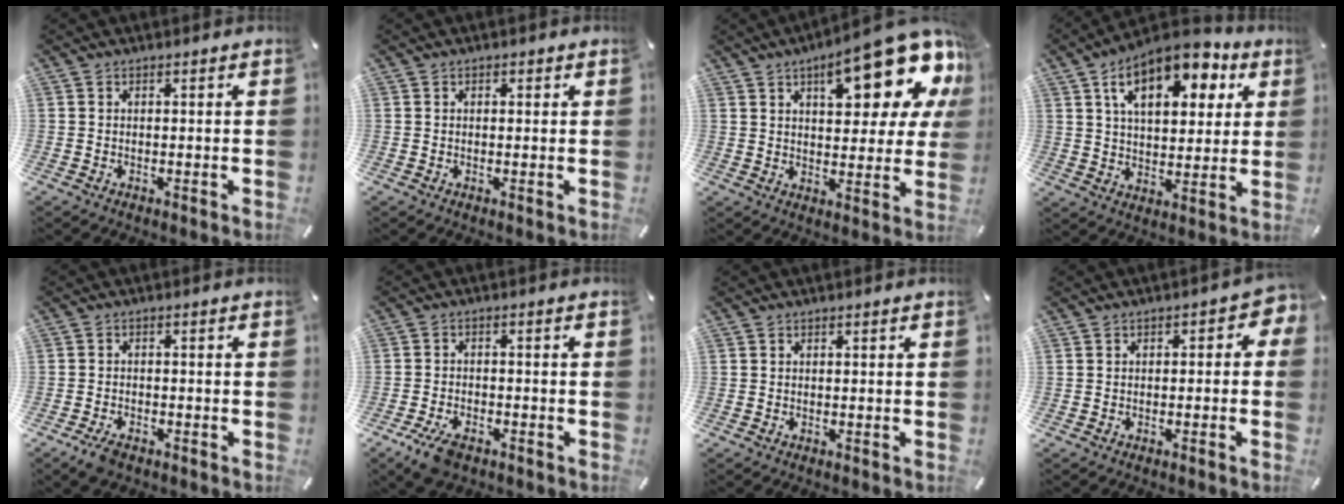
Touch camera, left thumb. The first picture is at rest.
{"total": 0.7, "force": [0.1, 0.6, 0.3], "torque": [-0.005, 0.005, 0.002]}
{"total": 21.0, "force": [11.0, 8.6, 15.7], "torque": [-0.199, -0.065, 0.175]}
{"total": 15.5, "force": [8.2, 8.6, 10.0], "torque": [-0.153, -0.027, 0.140]}
{"total": 3.4, "force": [-2.4, 1.5, 1.8], "torque": [-0.048, 0.006, -0.049]}
{"total": 5.8, "force": [-3.6, 2.8, 3.5], "torque": [-0.086, 0.010, -0.069]}
{"total": 0.0}
{"total": 3.0, "force": [-1.1, 2.0, 2.0], "torque": [-0.030, 0.013, -0.023]}